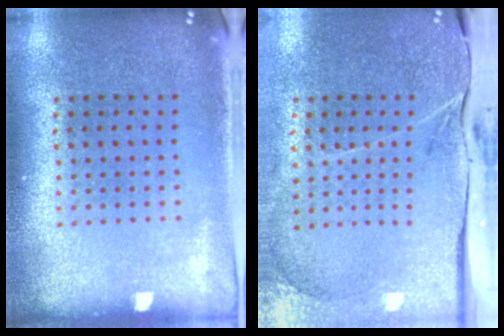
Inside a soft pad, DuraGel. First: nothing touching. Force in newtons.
{"total": 4.1, "press": 3.4, "slide": 2.3}